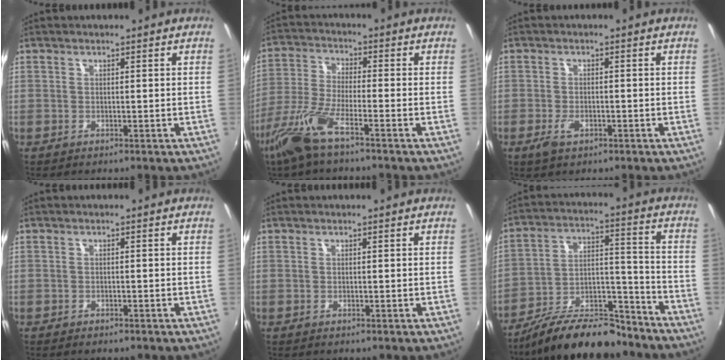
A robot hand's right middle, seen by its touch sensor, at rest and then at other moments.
{"total": 9.5, "force": [-6.1, 1.6, 7.1], "torque": [-0.158, -0.013, -0.124]}
{"total": 3.2, "force": [-1.6, 1.7, 2.1], "torque": [-0.047, -0.006, -0.029]}
{"total": 1.4, "force": [-1.2, 0.5, 0.5], "torque": [-0.013, -0.005, -0.018]}
{"total": 0.0}
{"total": 18.7, "force": [-15.3, 5.6, 9.2], "torque": [-0.162, 0.010, -0.238]}